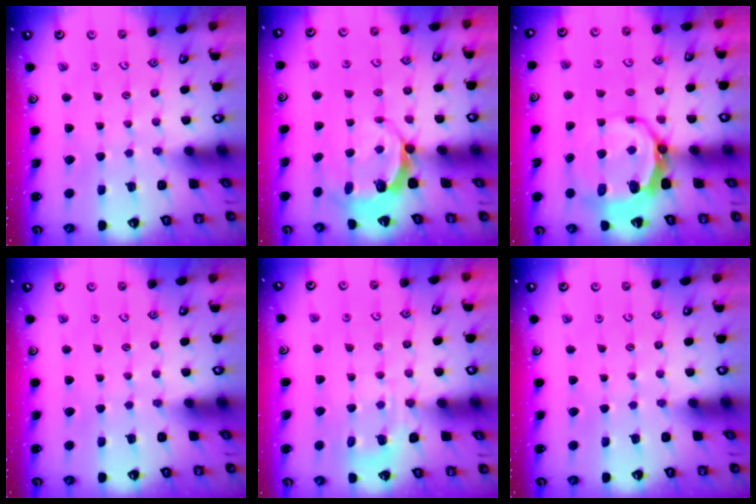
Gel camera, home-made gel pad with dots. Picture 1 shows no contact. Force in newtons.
{"total": 5.6, "press": 4.5, "slide": 3.3}
{"total": 8.7, "press": 7.7, "slide": 4.1}
{"total": 0.0}
{"total": 6.2, "press": 6.1, "slide": 1.3}
{"total": 0.0}